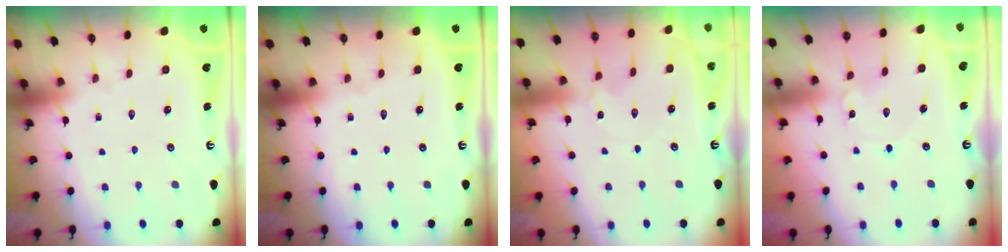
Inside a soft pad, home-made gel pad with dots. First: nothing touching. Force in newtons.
{"total": 0.0}
{"total": 0.8, "press": 0.7, "slide": 0.3}
{"total": 0.8, "press": 0.8, "slide": 0.0}